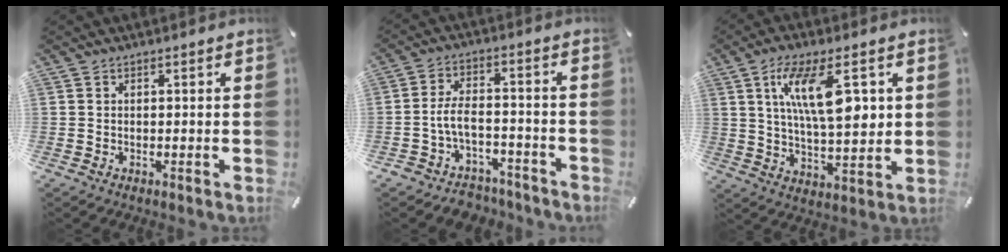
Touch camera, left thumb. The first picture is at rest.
{"total": 7.2, "force": [-3.5, 4.5, 4.4], "torque": [-0.093, 0.012, -0.067]}
{"total": 15.1, "force": [5.2, 5.4, 13.1], "torque": [-0.229, -0.004, 0.082]}